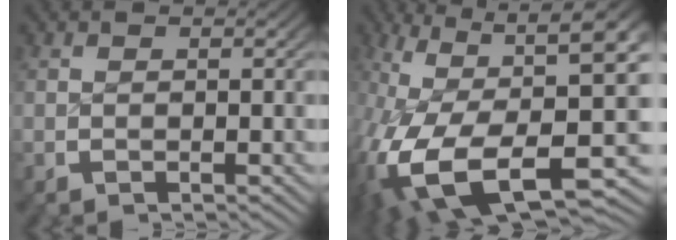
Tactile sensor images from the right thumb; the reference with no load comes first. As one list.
[{"total": 18.3, "force": [-4.7, 10.5, 14.3], "torque": [-0.289, -0.077, -0.030]}]